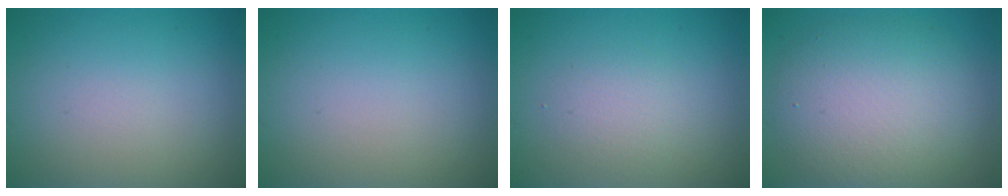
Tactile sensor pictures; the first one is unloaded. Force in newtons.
{"total": 0.0}
{"total": 1.9, "press": 1.9, "slide": 0.2}
{"total": 7.5, "press": 7.5, "slide": 0.8}